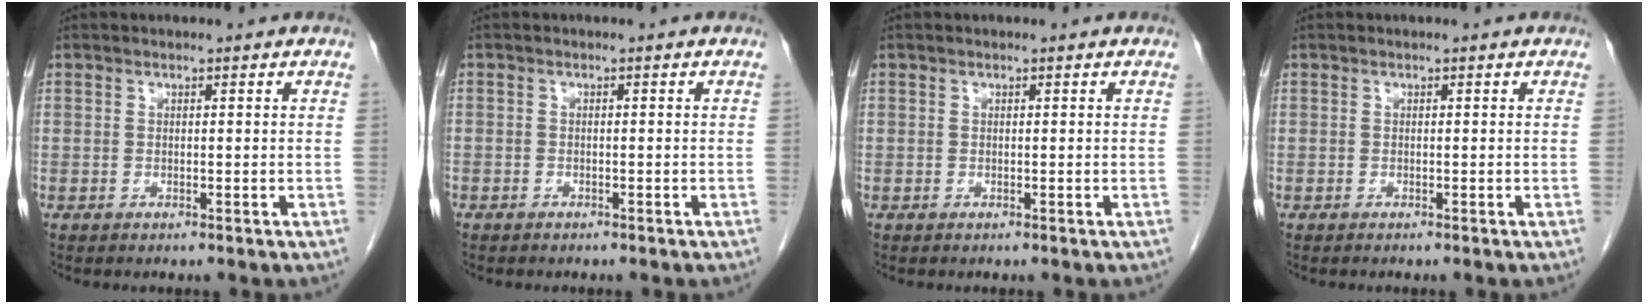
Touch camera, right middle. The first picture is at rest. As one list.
[{"total": 0.8, "force": [-0.6, 0.5, 0.1], "torque": [-0.004, 0.002, -0.009]}, {"total": 0.0}, {"total": 0.0}]